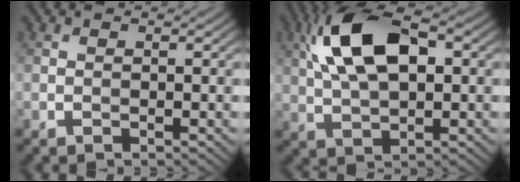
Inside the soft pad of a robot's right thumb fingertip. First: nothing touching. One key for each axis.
{"total": 12.2, "fx": 3.6, "fy": 5.8, "fz": 10.1, "tx": -0.213, "ty": 0.018, "tz": 0.062}